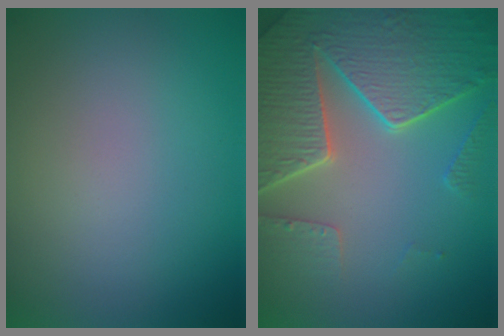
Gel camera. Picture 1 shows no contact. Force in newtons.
{"total": 8.3, "press": 6.1, "slide": 5.6}